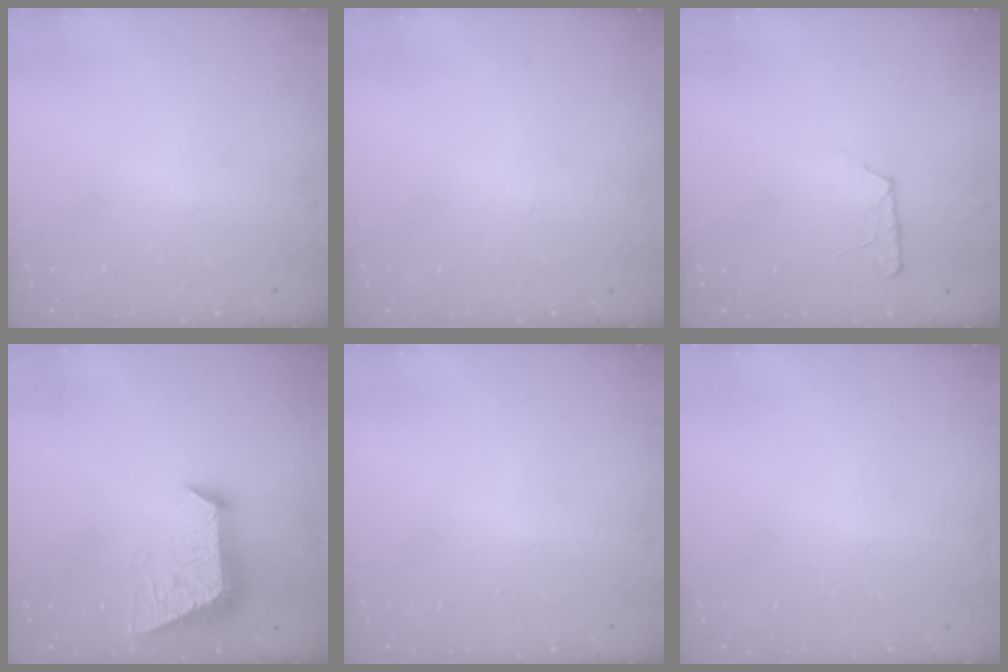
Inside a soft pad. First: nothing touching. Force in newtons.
{"total": 0.0}
{"total": 6.5, "press": 6.5, "slide": 0.7}
{"total": 10.9, "press": 10.9, "slide": 0.9}
{"total": 0.0}
{"total": 0.0}